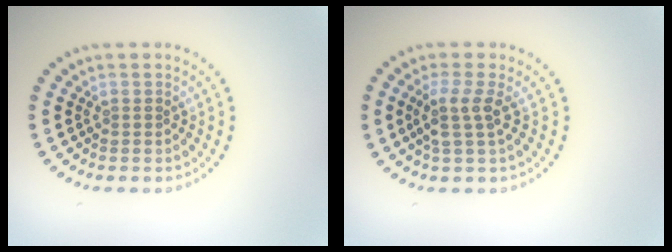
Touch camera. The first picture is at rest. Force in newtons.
{"total": 2.6, "press": 2.0, "slide": 1.6}